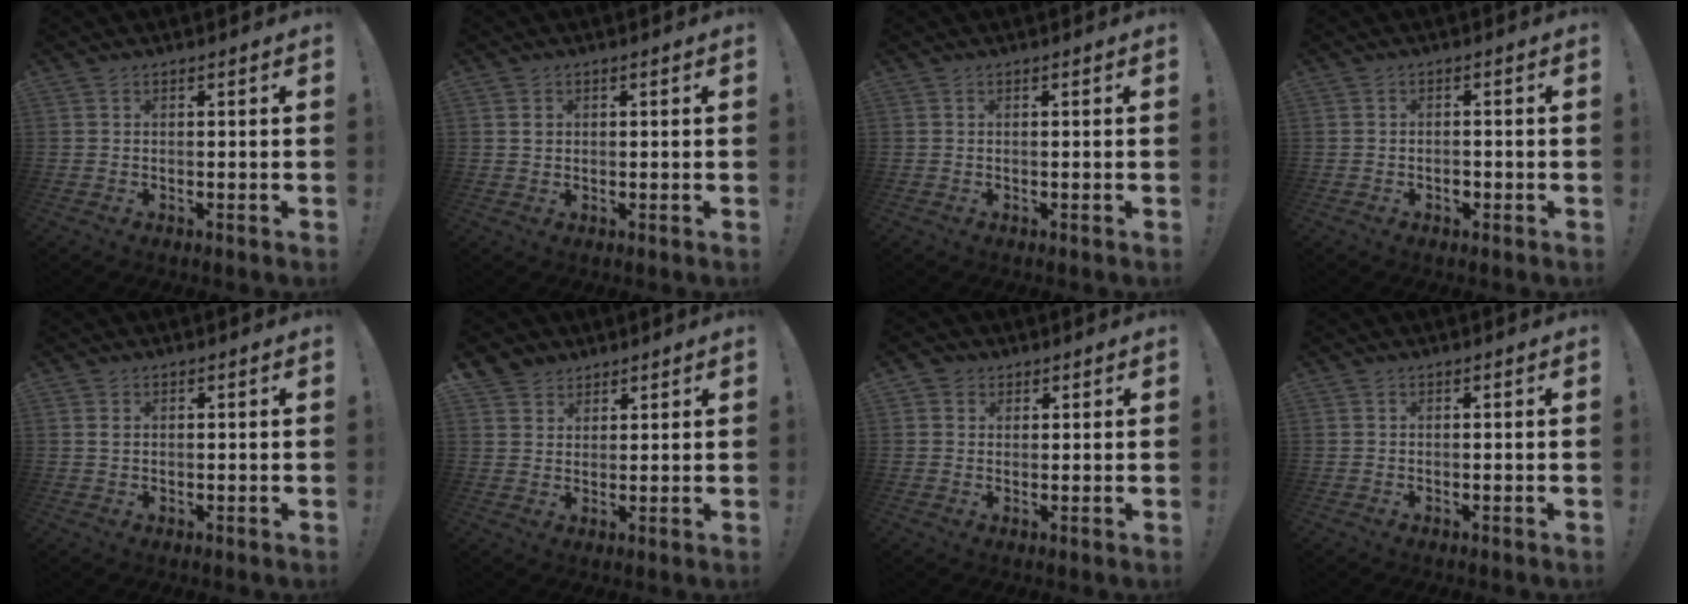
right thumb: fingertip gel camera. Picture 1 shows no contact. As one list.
[{"total": 1.4, "force": [0.7, 1.2, 0.2], "torque": [0.010, -0.002, 0.008]}, {"total": 0.0}, {"total": 1.4, "force": [-0.5, 1.2, 0.6], "torque": [0.000, -0.006, -0.012]}, {"total": 0.9, "force": [0.7, 0.6, 0.3], "torque": [0.001, 0.001, 0.011]}, {"total": 4.8, "force": [3.4, 3.3, 0.1], "torque": [-0.004, -0.025, 0.067]}, {"total": 2.8, "force": [1.3, 2.4, 0.5], "torque": [-0.006, -0.002, 0.024]}, {"total": 0.0}]